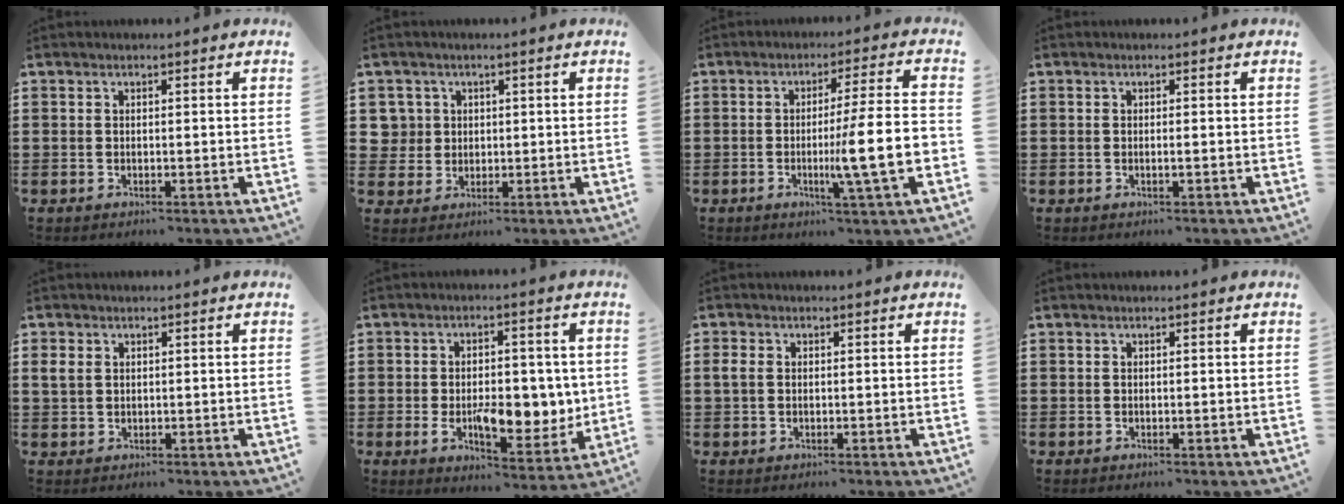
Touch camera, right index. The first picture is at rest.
{"total": 3.7, "force": [0.8, 3.6, 0.3], "torque": [-0.025, 0.013, 0.015]}
{"total": 11.1, "force": [-2.2, 0.0, 10.9], "torque": [-0.166, -0.020, -0.047]}
{"total": 0.6, "force": [-0.1, 0.0, 0.6], "torque": [-0.009, -0.004, -0.001]}
{"total": 2.4, "force": [0.8, 1.8, 1.4], "torque": [-0.040, 0.004, 0.012]}
{"total": 10.0, "force": [-1.0, 5.6, 8.2], "torque": [-0.133, 0.001, -0.014]}
{"total": 1.8, "force": [0.2, 1.4, 1.1], "torque": [-0.033, 0.004, 0.000]}
{"total": 0.0}